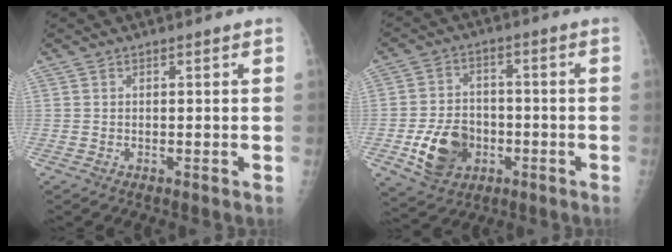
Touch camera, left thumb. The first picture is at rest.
{"total": 11.0, "force": [-3.6, 8.4, 6.2], "torque": [-0.086, 0.013, -0.059]}